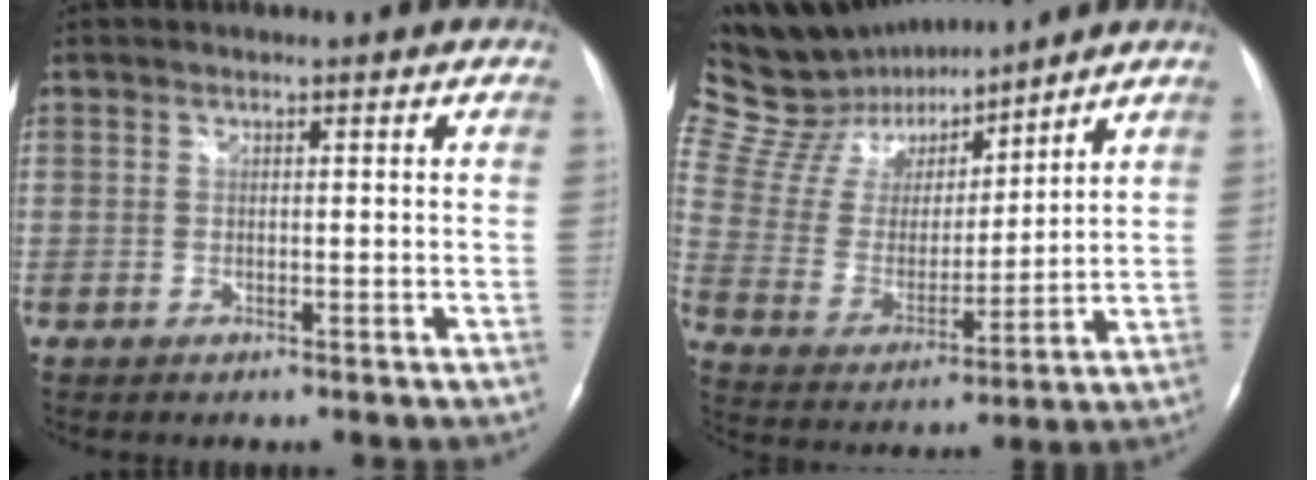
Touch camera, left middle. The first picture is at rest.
{"total": 16.9, "force": [14.9, 5.1, 5.9], "torque": [-0.110, 0.019, 0.277]}